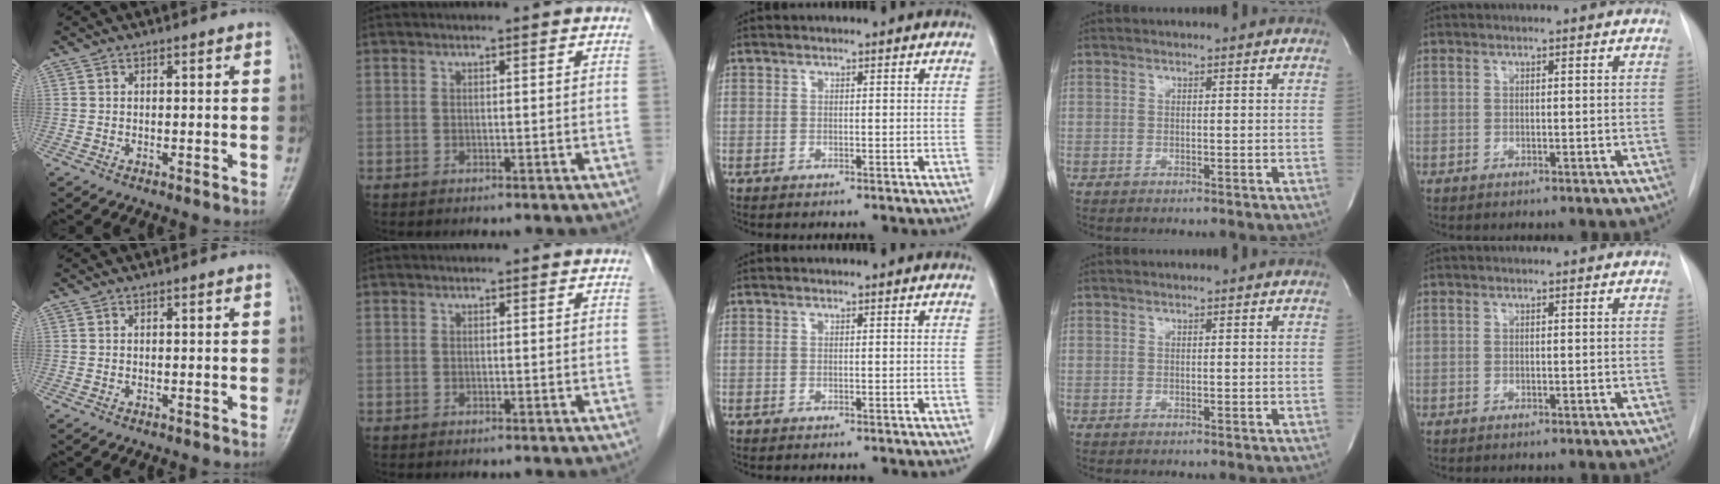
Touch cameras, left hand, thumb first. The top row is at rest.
{}